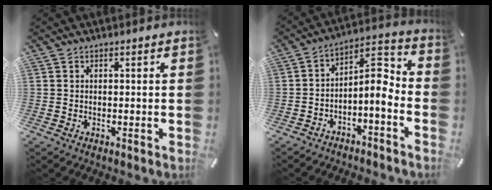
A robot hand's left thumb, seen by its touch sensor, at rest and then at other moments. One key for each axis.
{"total": 7.1, "fx": -2.1, "fy": 3.5, "fz": 5.8, "tx": -0.075, "ty": -0.010, "tz": -0.042}